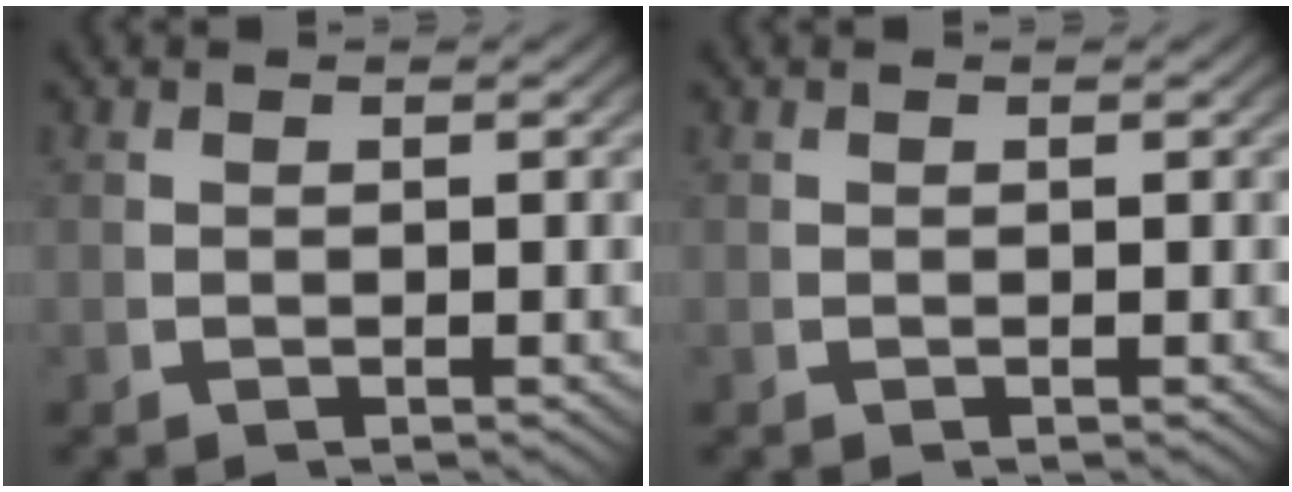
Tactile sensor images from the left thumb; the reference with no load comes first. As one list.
[{"total": 0.0}]